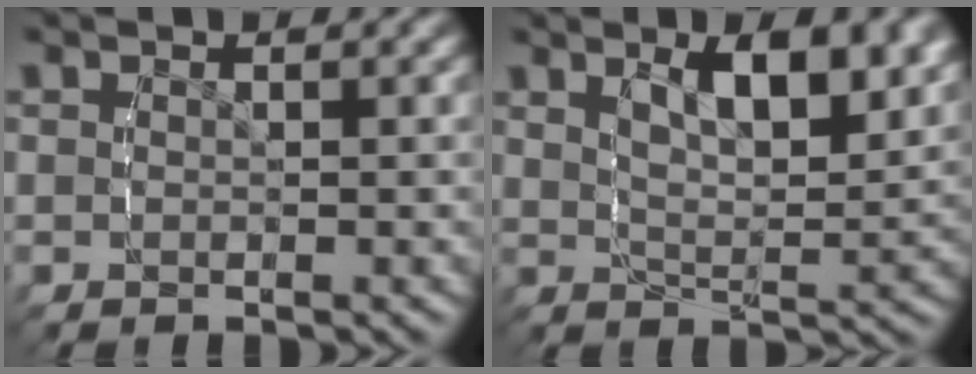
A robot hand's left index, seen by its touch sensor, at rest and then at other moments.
{"total": 5.0, "force": [2.2, 1.6, 4.2], "torque": [-0.078, -0.014, 0.036]}